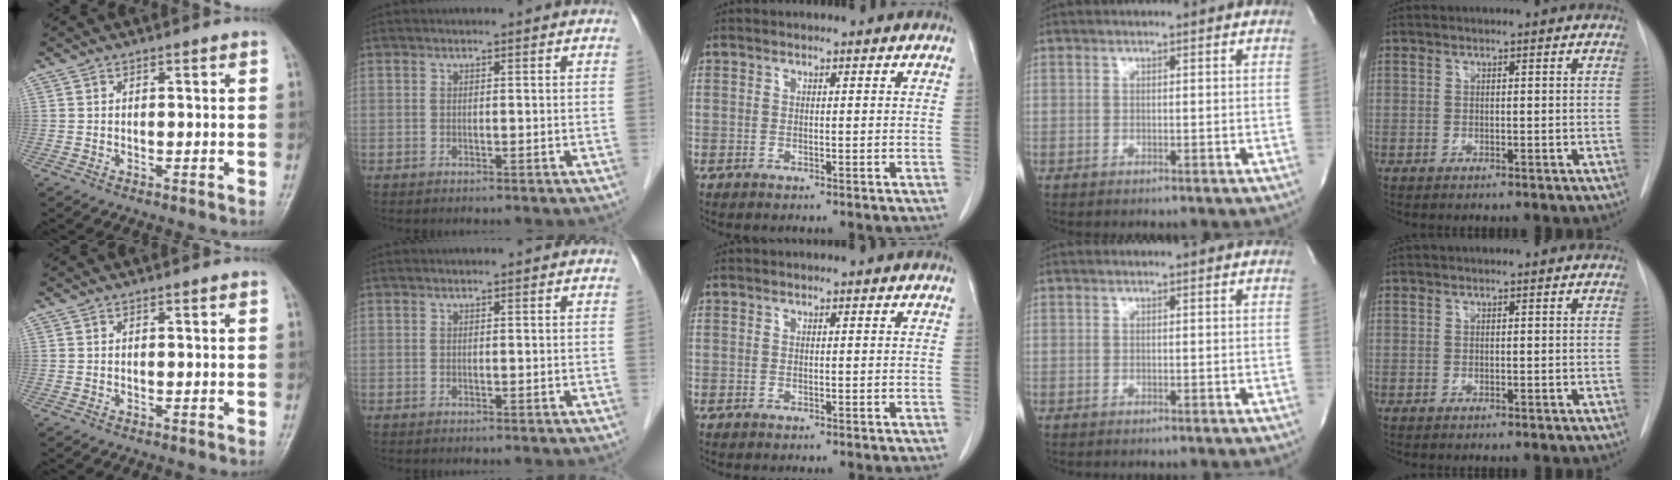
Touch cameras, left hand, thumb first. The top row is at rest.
{}